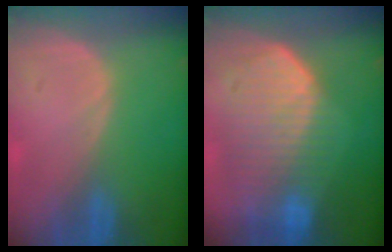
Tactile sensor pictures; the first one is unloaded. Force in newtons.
{"total": 10.7, "press": 9.4, "slide": 5.2}